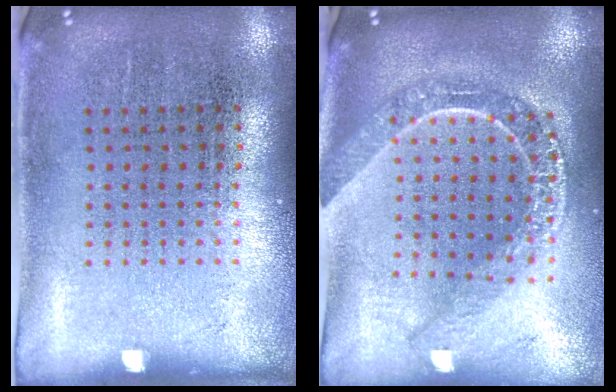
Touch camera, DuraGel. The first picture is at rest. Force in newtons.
{"total": 2.1, "press": 1.9, "slide": 1.0}